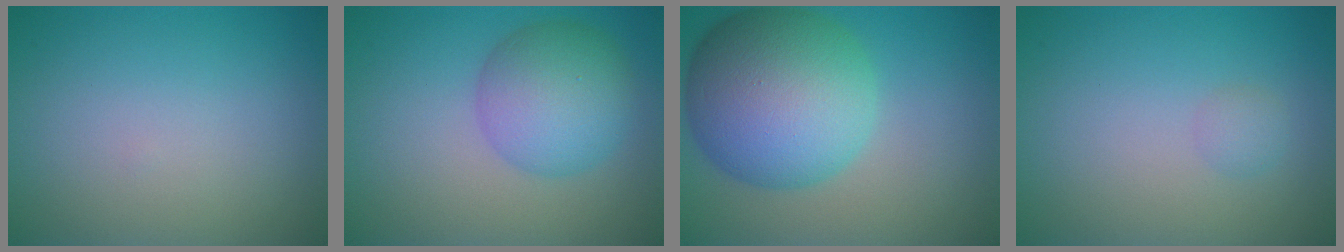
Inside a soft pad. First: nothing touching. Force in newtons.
{"total": 5.9, "press": 5.9, "slide": 0.1}
{"total": 12.2, "press": 12.2, "slide": 0.2}
{"total": 1.0, "press": 1.0, "slide": 0.1}